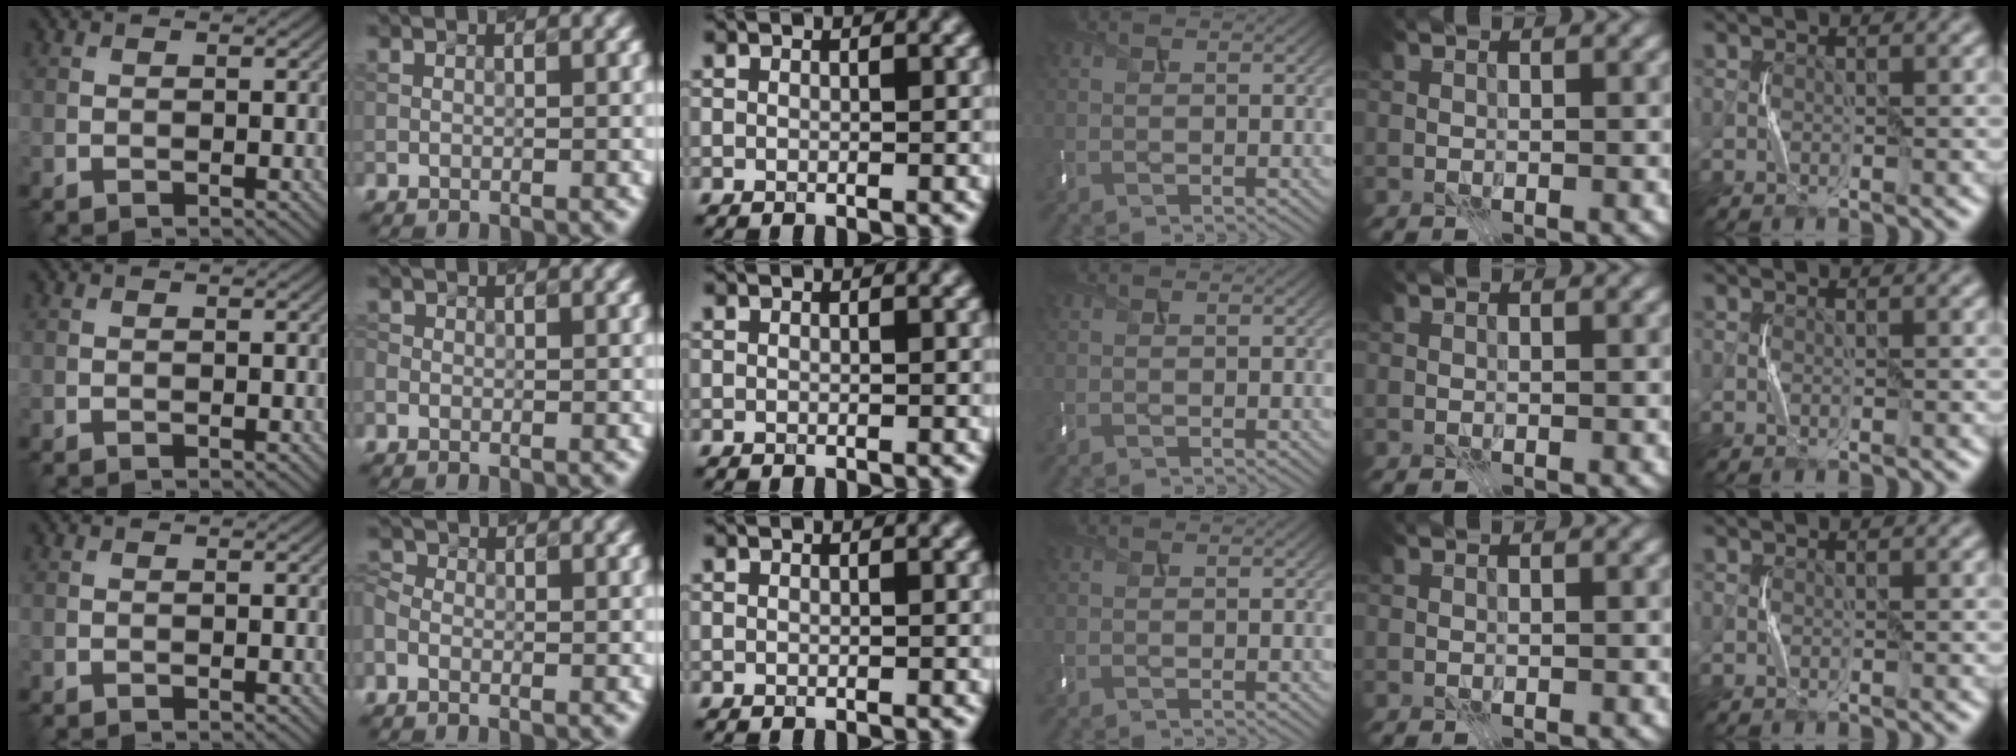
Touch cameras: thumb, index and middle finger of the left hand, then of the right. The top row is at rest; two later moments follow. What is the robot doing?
{"motion": "press", "object": "mouse"}